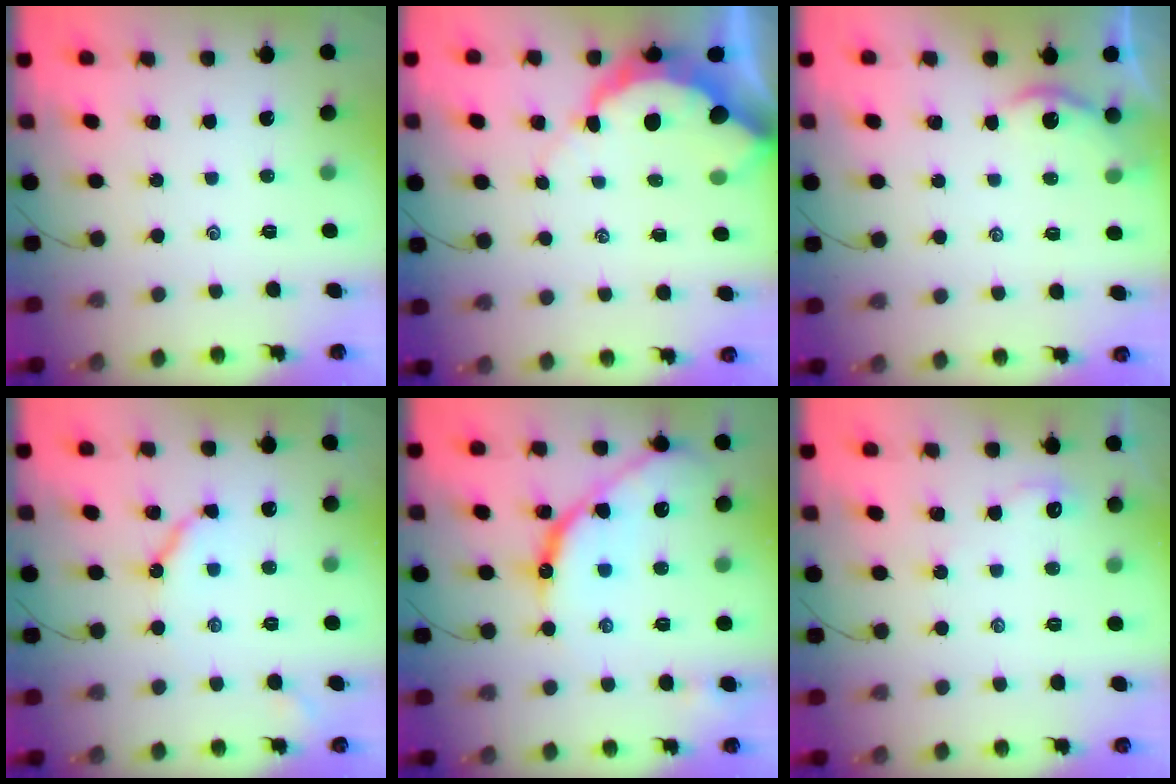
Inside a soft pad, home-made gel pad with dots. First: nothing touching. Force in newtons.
{"total": 8.4, "press": 8.4, "slide": 0.9}
{"total": 3.2, "press": 3.1, "slide": 0.4}
{"total": 6.7, "press": 6.7, "slide": 0.8}
{"total": 14.2, "press": 14.2, "slide": 0.9}
{"total": 1.8, "press": 1.8, "slide": 0.3}